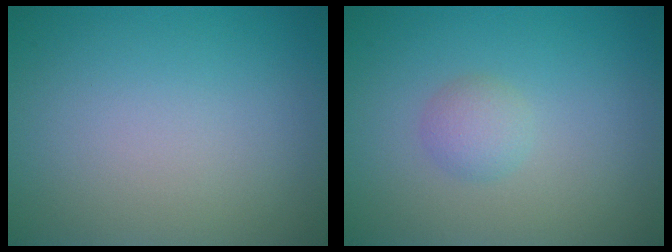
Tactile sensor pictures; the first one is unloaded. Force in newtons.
{"total": 1.6, "press": 1.6, "slide": 0.1}